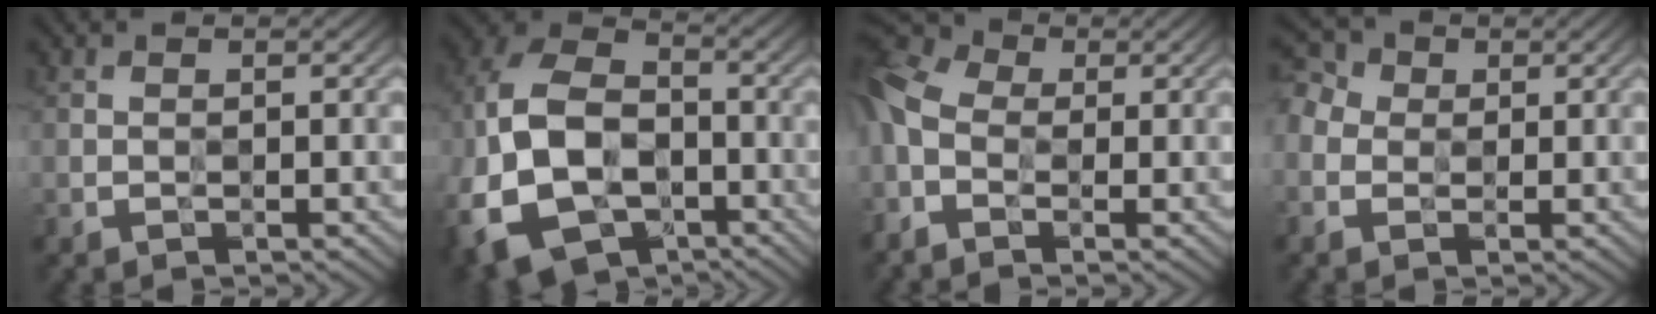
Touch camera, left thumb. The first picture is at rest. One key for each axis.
{"total": 16.8, "fx": -5.7, "fy": 11.2, "fz": 11.2, "tx": -0.273, "ty": -0.028, "tz": -0.111}
{"total": 8.6, "fx": -2.0, "fy": 5.8, "fz": 6.0, "tx": -0.171, "ty": -0.002, "tz": -0.049}
{"total": 4.0, "fx": 0.2, "fy": 3.5, "fz": 1.9, "tx": -0.060, "ty": 0.011, "tz": -0.001}